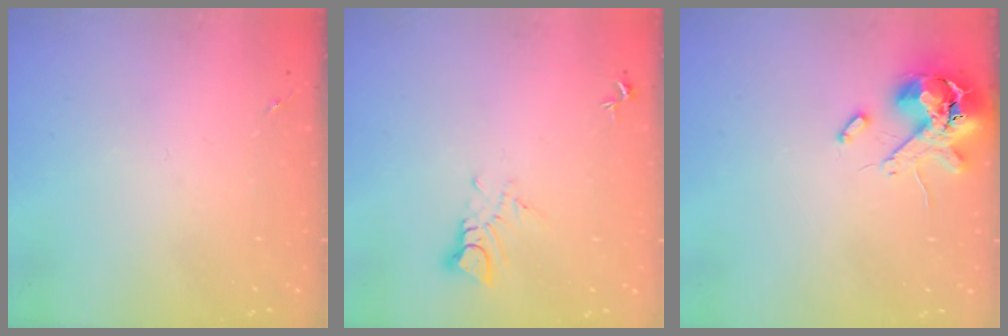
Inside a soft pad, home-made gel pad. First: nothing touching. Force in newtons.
{"total": 4.4, "press": 4.4, "slide": 0.3}
{"total": 12.2, "press": 12.0, "slide": 1.8}